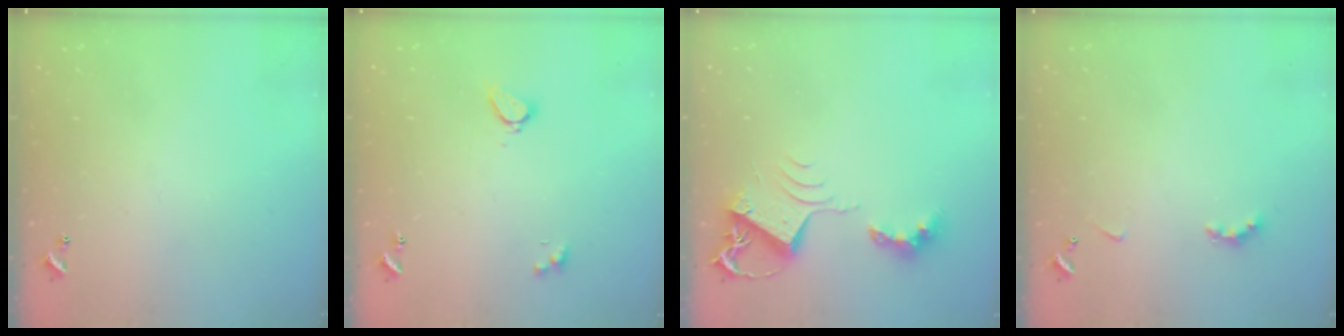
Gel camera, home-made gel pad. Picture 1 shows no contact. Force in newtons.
{"total": 2.2, "press": 2.2, "slide": 0.3}
{"total": 10.1, "press": 10.1, "slide": 0.9}
{"total": 2.9, "press": 2.8, "slide": 0.6}